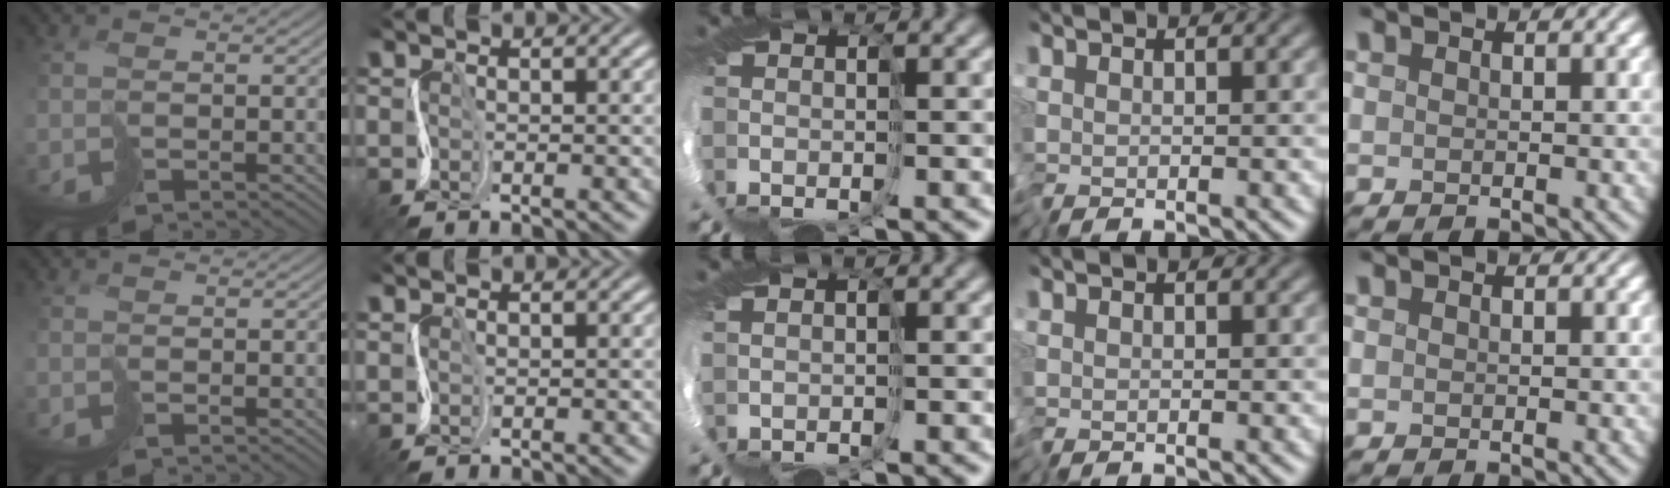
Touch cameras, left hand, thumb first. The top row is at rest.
{"thumb": {"total": 0.5, "force": [0.2, -0.3, -0.4], "torque": [0.009, 0.002, 0.003]}, "index": {"total": 1.1, "force": [1.0, 0.0, -0.5], "torque": [0.012, 0.000, 0.021]}, "middle": {"total": 2.6, "force": [1.2, -1.5, -1.7], "torque": [0.034, -0.005, 0.024]}}